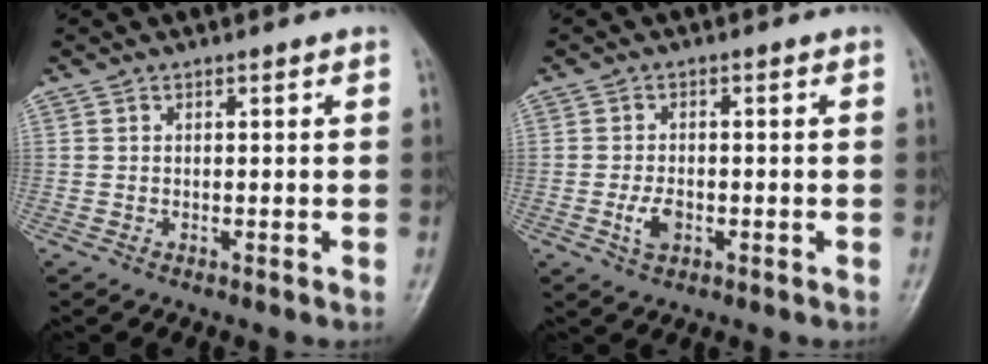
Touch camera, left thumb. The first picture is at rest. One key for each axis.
{"total": 3.4, "fx": -1.0, "fy": 2.1, "fz": 2.5, "tx": -0.047, "ty": 0.001, "tz": -0.017}